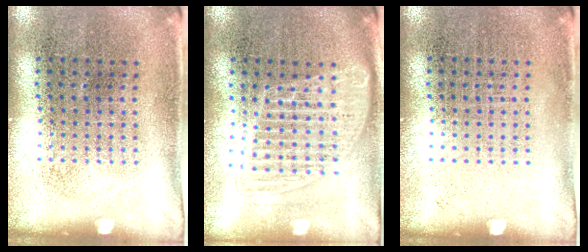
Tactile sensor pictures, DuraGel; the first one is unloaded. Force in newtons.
{"total": 1.5, "press": 1.3, "slide": 0.6}
{"total": 0.0}